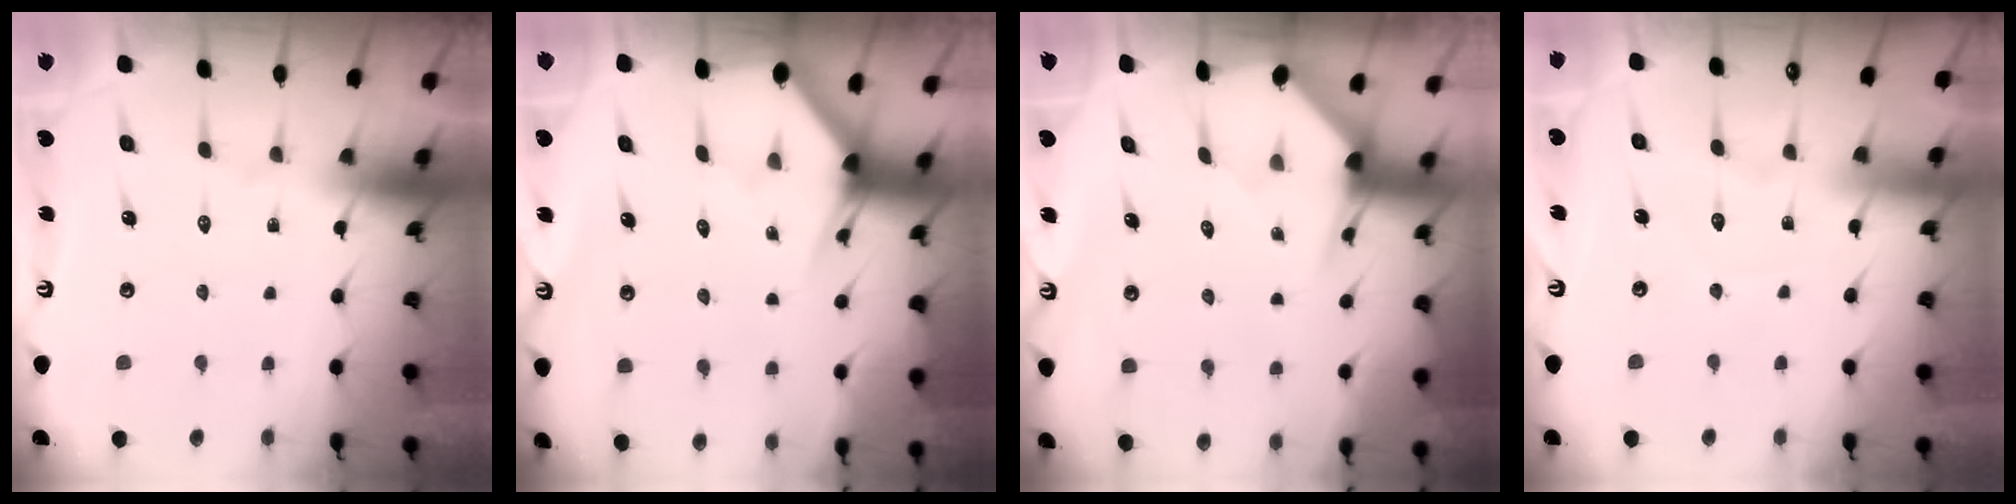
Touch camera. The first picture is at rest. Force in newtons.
{"total": 3.0, "press": 3.0, "slide": 0.1}
{"total": 3.2, "press": 3.2, "slide": 0.3}
{"total": 2.8, "press": 2.7, "slide": 0.4}